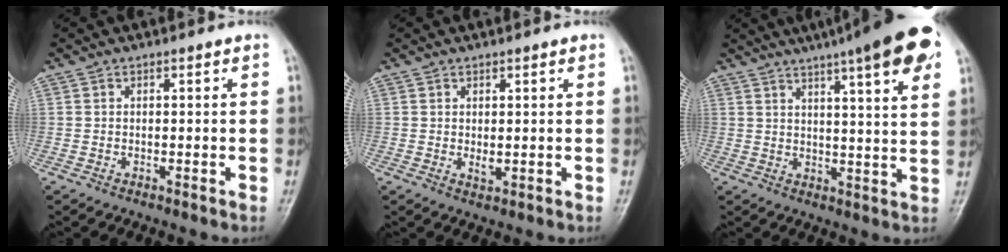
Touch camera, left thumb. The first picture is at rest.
{"total": 1.8, "force": [0.5, 0.7, 1.6], "torque": [-0.026, -0.007, 0.011]}
{"total": 17.9, "force": [10.7, 2.9, 14.0], "torque": [-0.184, -0.016, 0.135]}